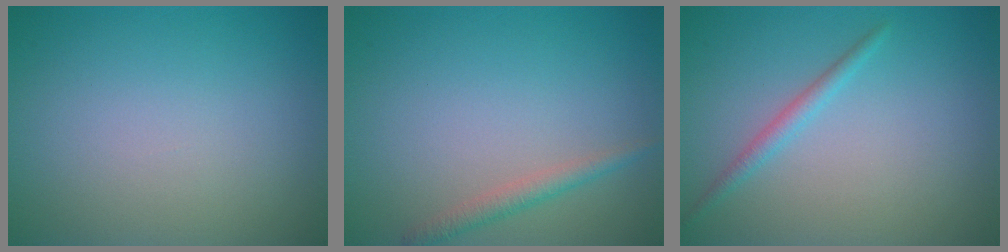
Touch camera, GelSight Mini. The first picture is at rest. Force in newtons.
{"total": 1.6, "press": 1.6, "slide": 0.0}
{"total": 1.4, "press": 1.4, "slide": 0.0}